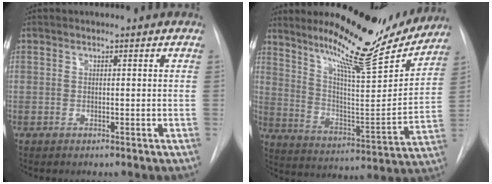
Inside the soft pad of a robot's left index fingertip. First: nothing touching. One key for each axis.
{"total": 18.8, "fx": 16.5, "fy": 2.0, "fz": 8.7, "tx": -0.140, "ty": -0.047, "tz": 0.249}